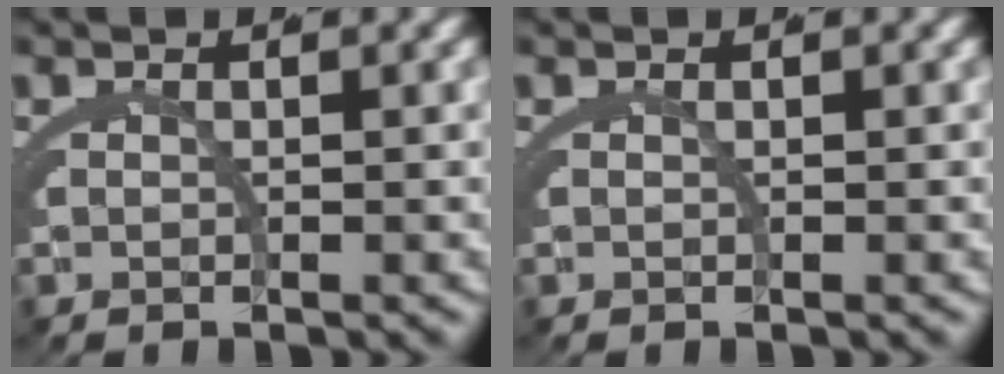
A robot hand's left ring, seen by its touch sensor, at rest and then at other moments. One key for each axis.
{"total": 0.0}